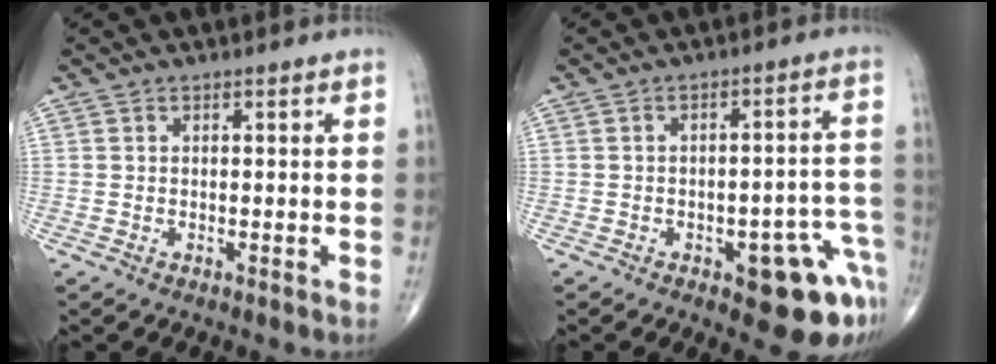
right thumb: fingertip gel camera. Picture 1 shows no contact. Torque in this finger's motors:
{"motor_torque": [1.60, 1.44, 0.93, -1.21, 0.24]}